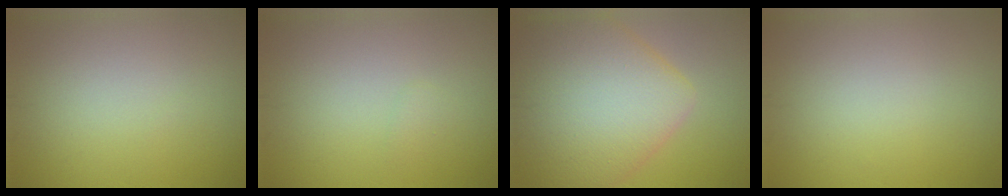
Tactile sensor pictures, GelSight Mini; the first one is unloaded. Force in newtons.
{"total": 0.5, "press": 0.5, "slide": 0.0}
{"total": 11.1, "press": 11.1, "slide": 0.4}
{"total": 0.0}